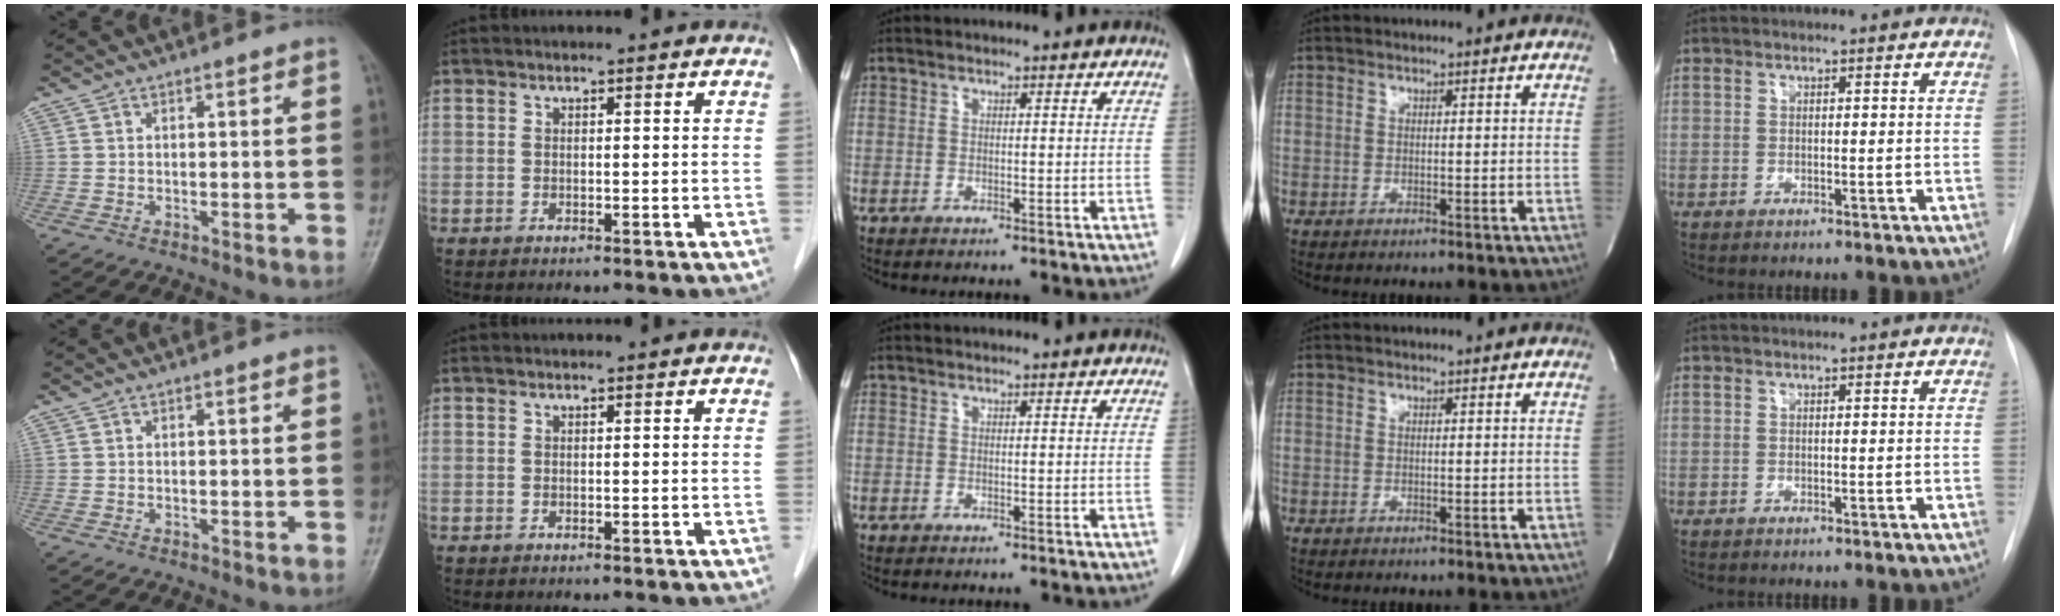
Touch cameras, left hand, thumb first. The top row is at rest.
{}